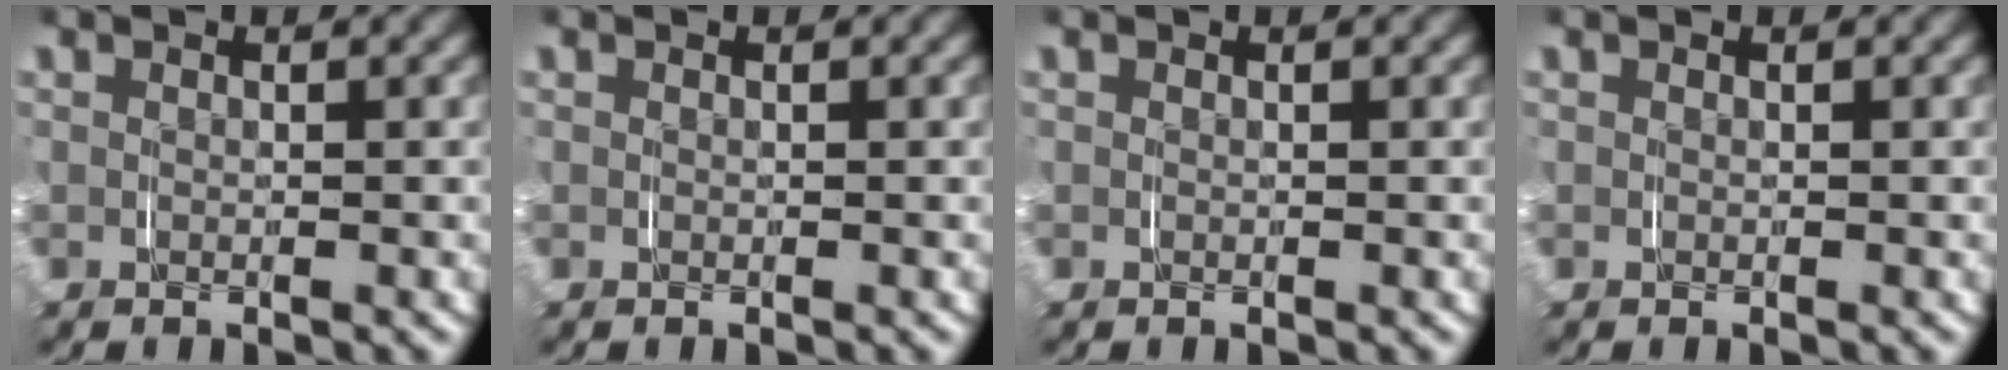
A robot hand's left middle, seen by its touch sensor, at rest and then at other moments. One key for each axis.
{"total": 0.0}
{"total": 0.0}
{"total": 0.0}